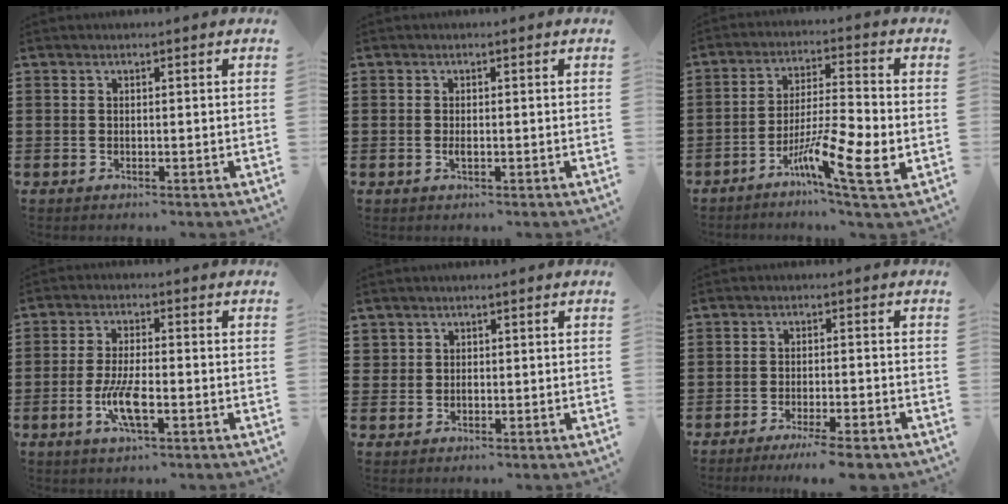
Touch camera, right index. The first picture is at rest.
{"total": 1.0, "force": [-0.2, 0.2, 1.0], "torque": [-0.021, -0.007, -0.001]}
{"total": 10.0, "force": [-4.4, 1.3, 9.0], "torque": [-0.159, 0.000, -0.078]}
{"total": 6.2, "force": [-2.0, 1.6, 5.7], "torque": [-0.122, -0.011, -0.038]}
{"total": 1.4, "force": [0.7, 1.2, 0.1], "torque": [-0.007, 0.004, 0.013]}
{"total": 3.9, "force": [-3.2, -0.2, 2.1], "torque": [-0.042, -0.009, -0.062]}